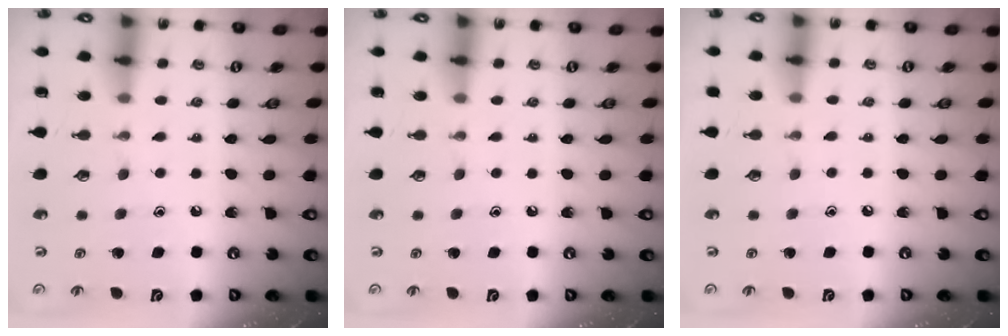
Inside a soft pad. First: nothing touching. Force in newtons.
{"total": 0.0}
{"total": 1.0, "press": 1.0, "slide": 0.2}